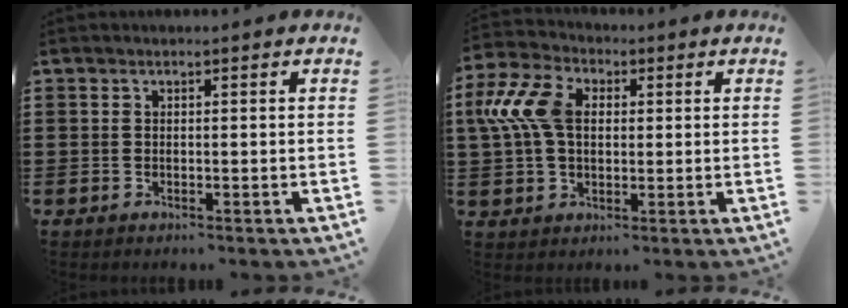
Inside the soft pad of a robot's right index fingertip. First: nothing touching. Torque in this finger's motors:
{"motor_torque": [1.78, 0.13, 0.97, 0.21]}